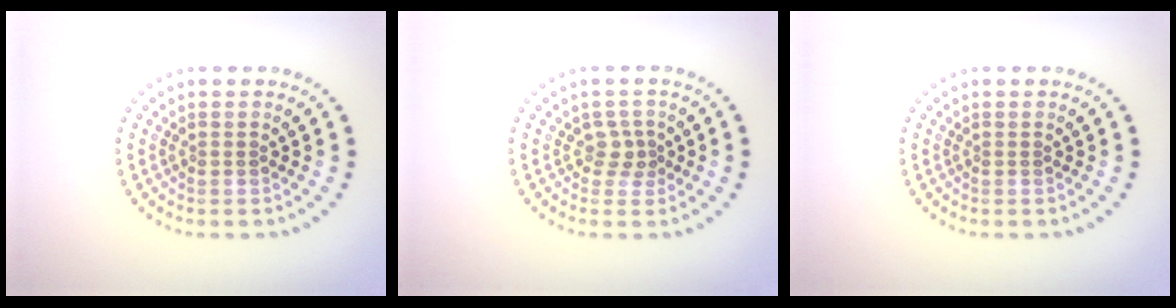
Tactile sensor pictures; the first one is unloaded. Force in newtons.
{"total": 1.6, "press": 1.3, "slide": 1.0}
{"total": 0.0}